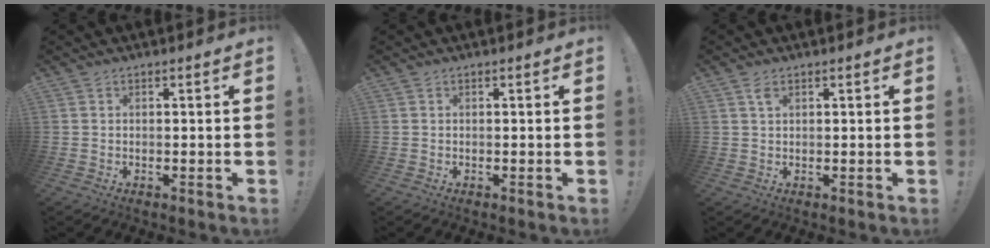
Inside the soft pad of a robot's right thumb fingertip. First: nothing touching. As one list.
[{"total": 0.0}, {"total": 2.0, "force": [1.1, 0.9, 1.4], "torque": [-0.029, 0.001, 0.019]}]